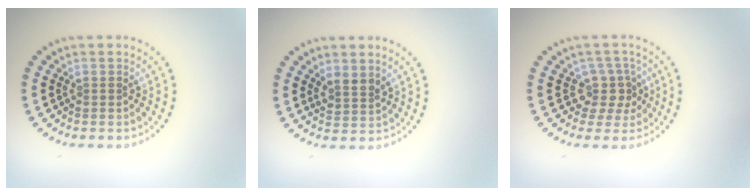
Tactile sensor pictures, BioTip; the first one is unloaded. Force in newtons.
{"total": 1.8, "press": 1.4, "slide": 1.1}
{"total": 2.7, "press": 2.0, "slide": 1.8}